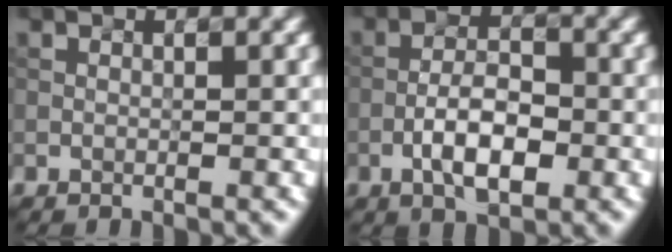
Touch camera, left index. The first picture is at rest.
{"total": 4.0, "force": [-1.8, 1.6, 3.3], "torque": [-0.058, 0.007, -0.027]}